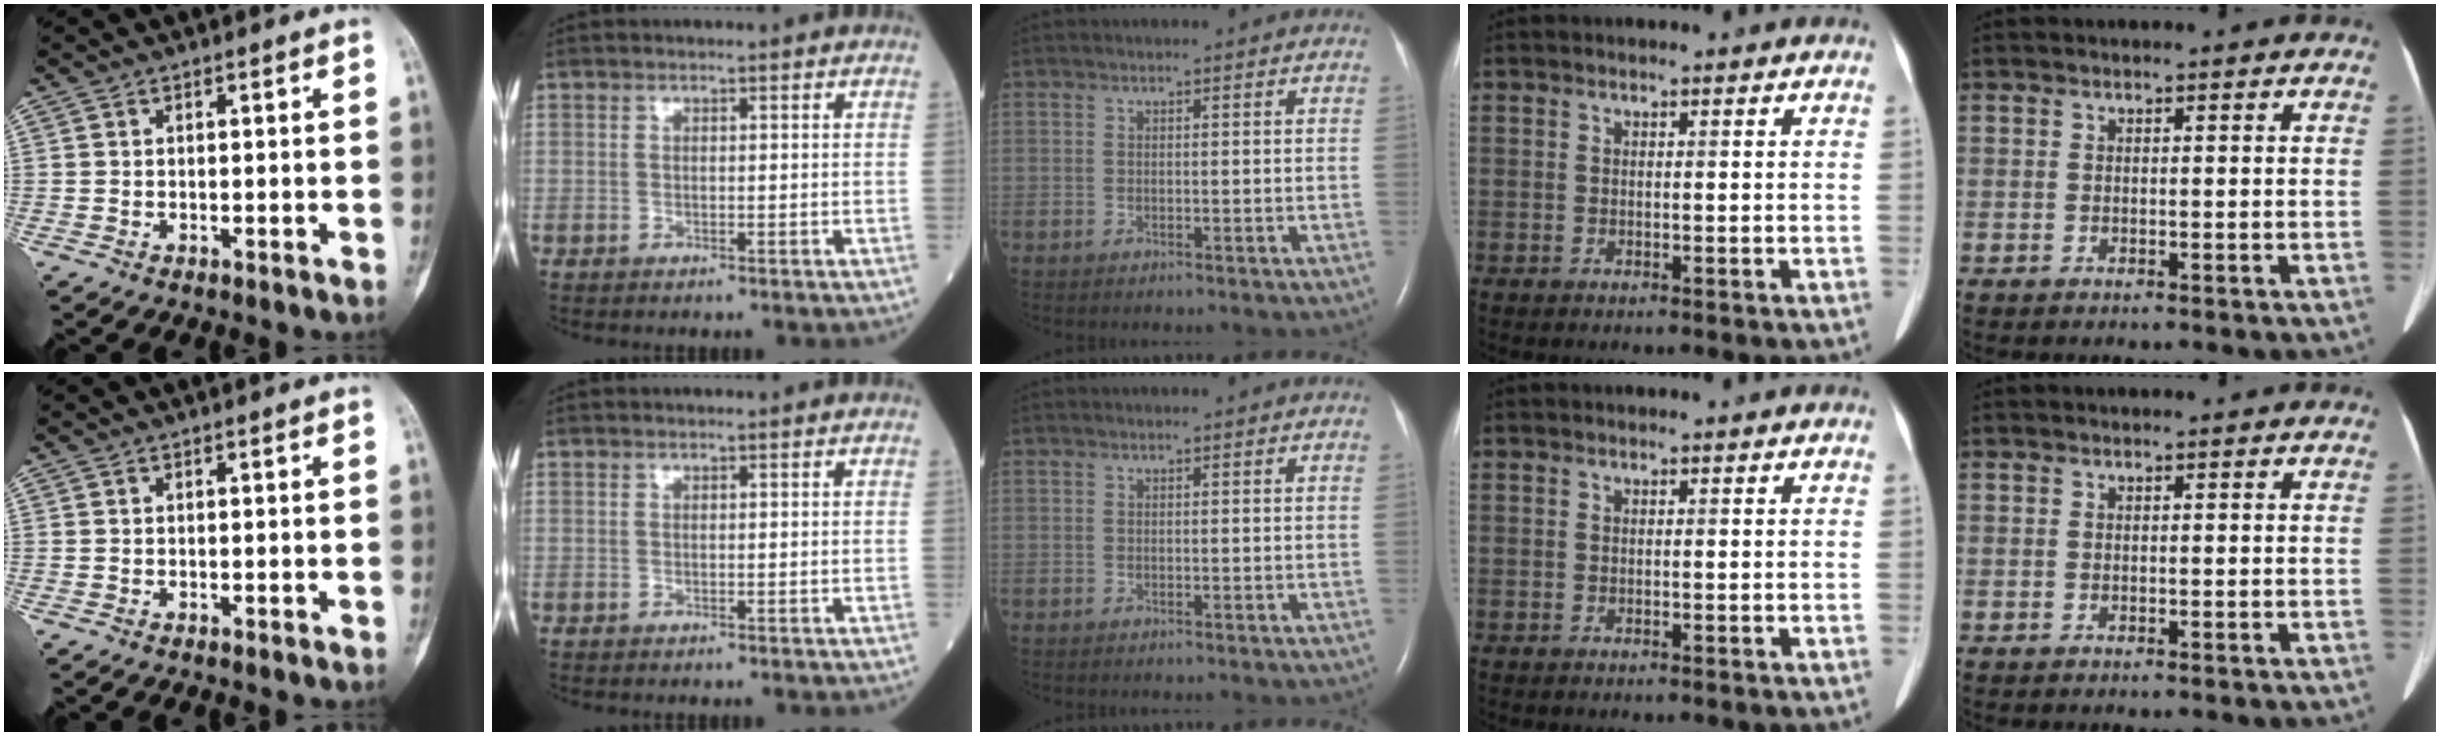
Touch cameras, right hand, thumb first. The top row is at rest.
{}